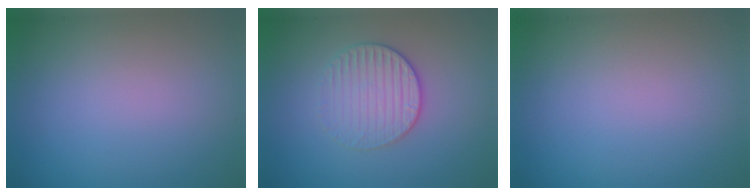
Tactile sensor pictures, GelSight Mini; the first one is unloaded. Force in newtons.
{"total": 3.1, "press": 2.8, "slide": 1.2}
{"total": 0.0}